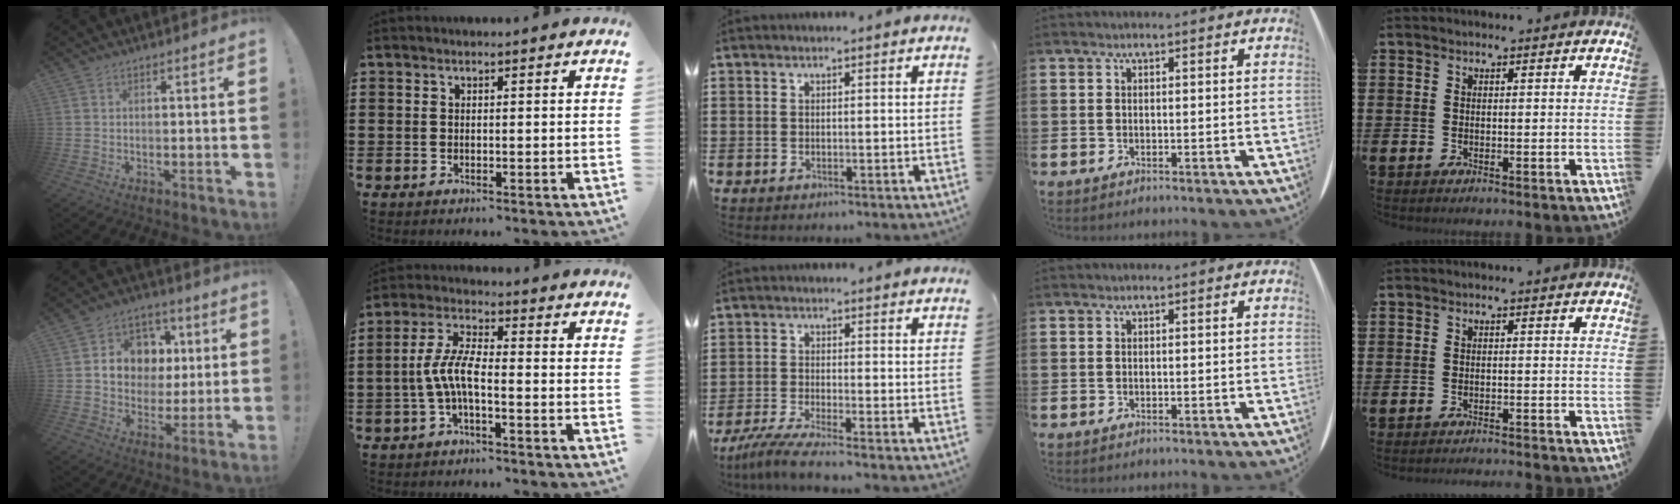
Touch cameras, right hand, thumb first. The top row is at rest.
{"thumb": {"total": 12.2, "force": [2.0, 10.9, 5.1], "torque": [-0.065, -0.004, 0.052]}, "index": {"total": 6.0, "force": [-1.9, 1.6, 5.4], "torque": [-0.130, -0.009, -0.042]}, "middle": {"total": 4.0, "force": [-3.3, -0.3, 2.1], "torque": [-0.059, -0.019, -0.069]}, "little": {"total": 1.0, "force": [-0.9, -0.2, 0.0], "torque": [0.000, 0.001, -0.020]}}